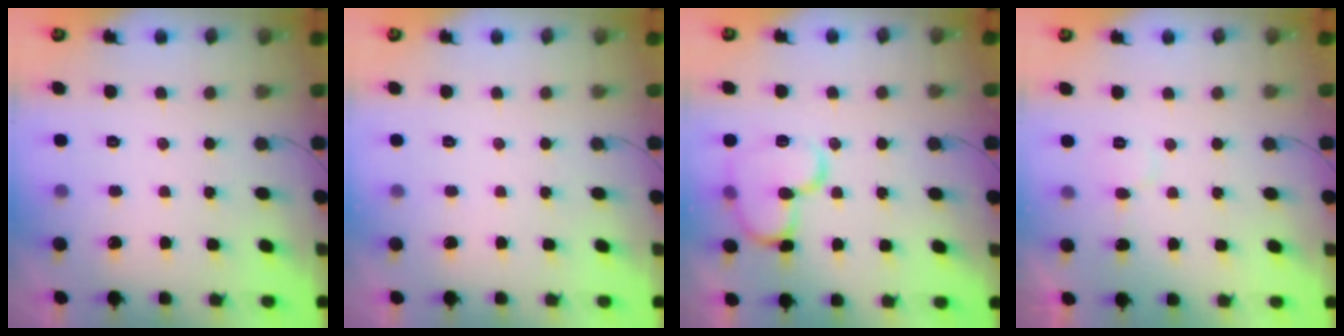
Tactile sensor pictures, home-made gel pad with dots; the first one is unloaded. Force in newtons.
{"total": 0.0}
{"total": 14.1, "press": 14.0, "slide": 1.8}
{"total": 3.8, "press": 3.8, "slide": 0.3}